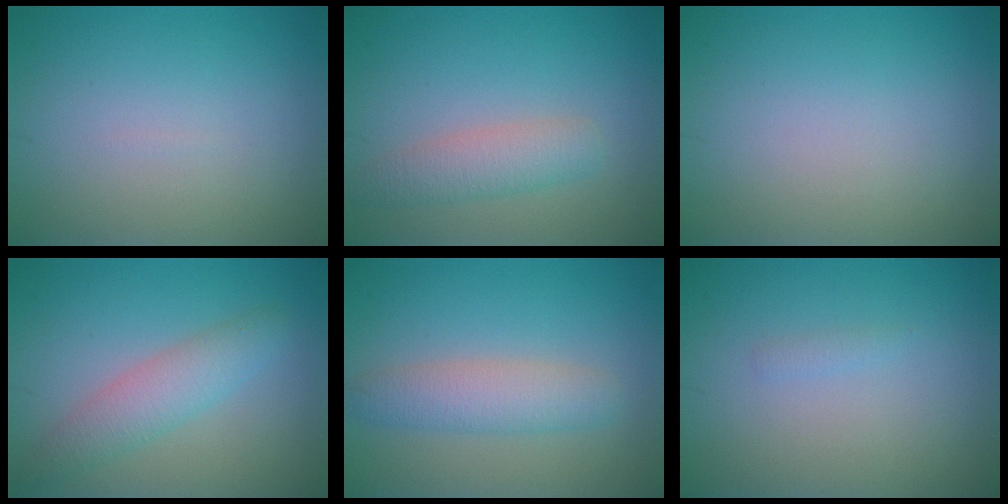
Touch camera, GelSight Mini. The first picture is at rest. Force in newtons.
{"total": 3.0, "press": 3.0, "slide": 0.1}
{"total": 0.0}
{"total": 3.4, "press": 3.4, "slide": 0.1}
{"total": 3.5, "press": 3.5, "slide": 0.1}
{"total": 0.6, "press": 0.6, "slide": 0.1}